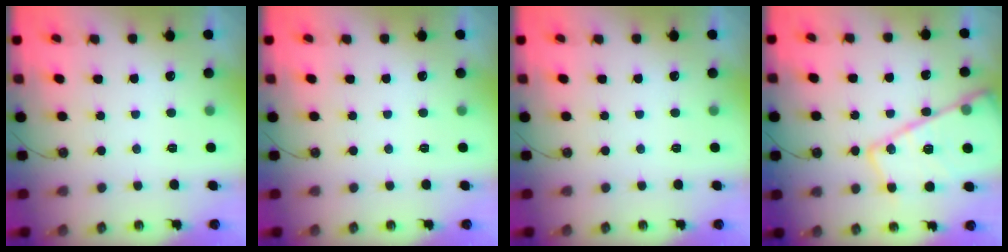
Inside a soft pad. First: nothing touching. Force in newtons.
{"total": 0.0}
{"total": 0.0}
{"total": 23.2, "press": 23.1, "slide": 1.9}